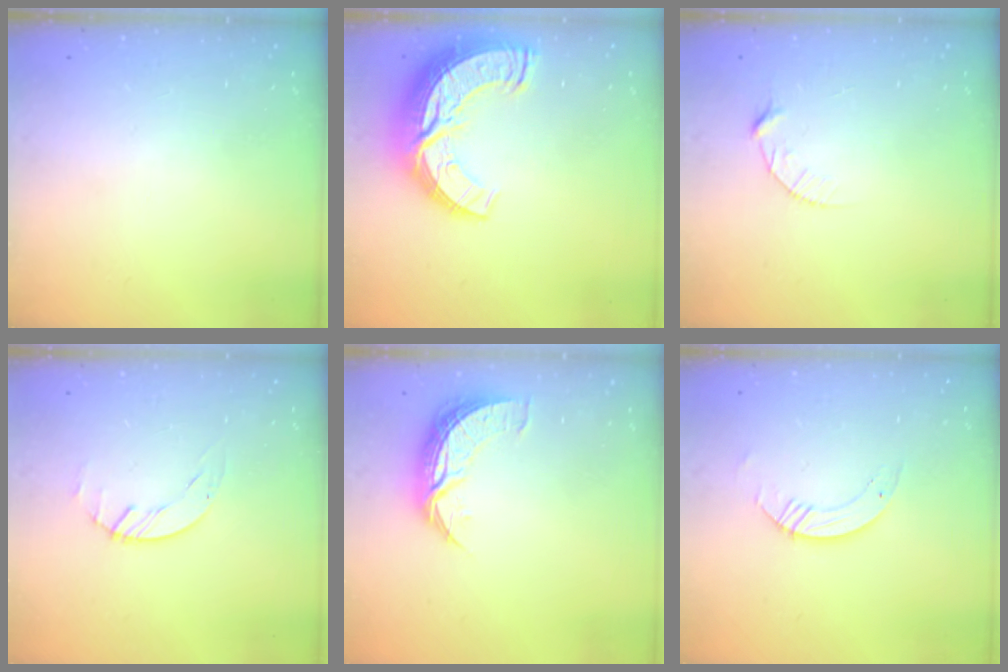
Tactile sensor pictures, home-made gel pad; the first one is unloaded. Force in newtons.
{"total": 17.4, "press": 17.3, "slide": 1.4}
{"total": 3.9, "press": 3.8, "slide": 0.5}
{"total": 0.7, "press": 0.7, "slide": 0.2}
{"total": 8.8, "press": 8.8, "slide": 0.5}
{"total": 3.9, "press": 3.9, "slide": 0.1}